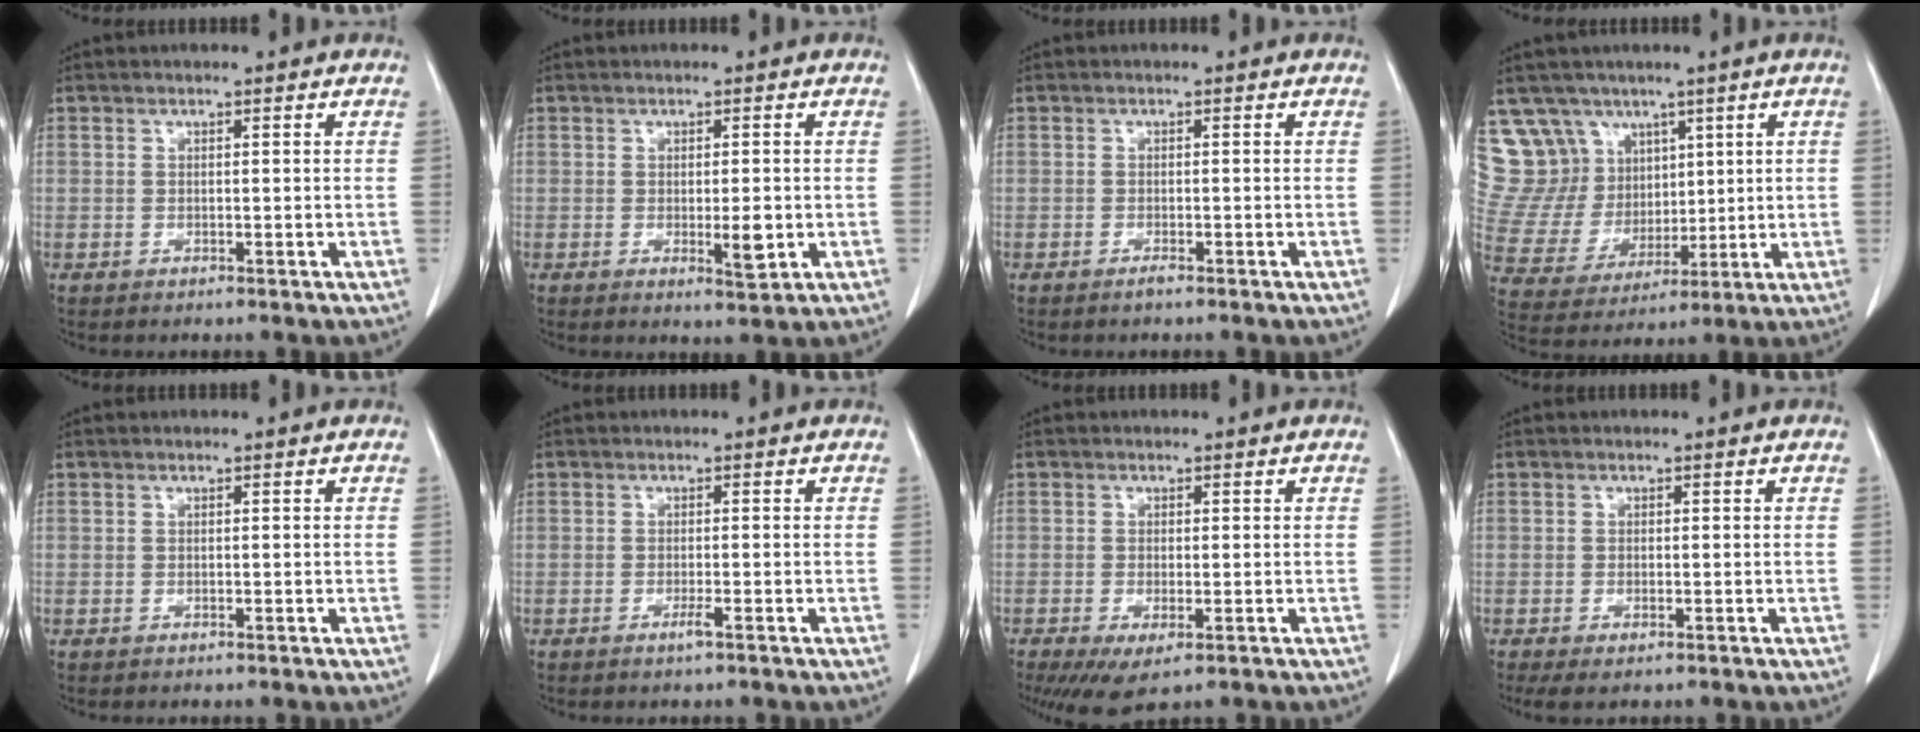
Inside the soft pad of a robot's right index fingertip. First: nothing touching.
{"total": 3.2, "force": [-0.4, 0.8, 3.0], "torque": [-0.046, -0.004, 0.000]}
{"total": 0.8, "force": [-0.6, 0.0, 0.4], "torque": [-0.010, 0.000, -0.010]}
{"total": 14.4, "force": [9.0, 10.9, 2.6], "torque": [-0.075, 0.055, 0.199]}
{"total": 0.0}
{"total": 0.8, "force": [-0.5, -0.2, 0.7], "torque": [-0.013, -0.001, -0.008]}
{"total": 4.8, "force": [-2.4, 1.5, 3.9], "torque": [-0.060, -0.013, -0.031]}
{"total": 2.3, "force": [-1.2, 0.7, 1.8], "torque": [-0.030, -0.005, -0.015]}